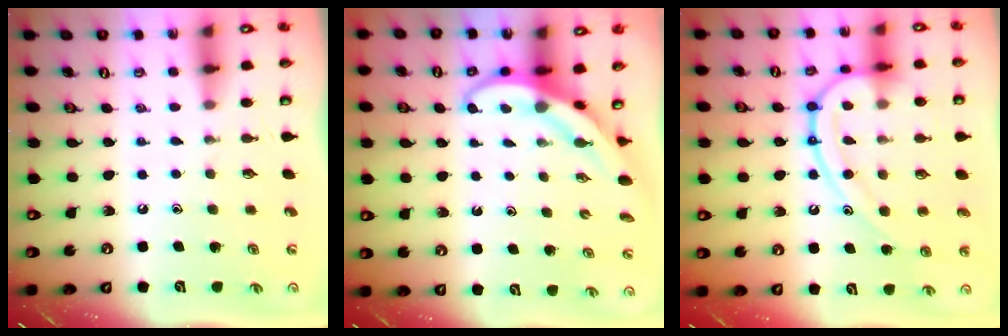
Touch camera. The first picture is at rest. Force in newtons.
{"total": 4.0, "press": 4.0, "slide": 0.4}
{"total": 16.5, "press": 16.4, "slide": 1.6}